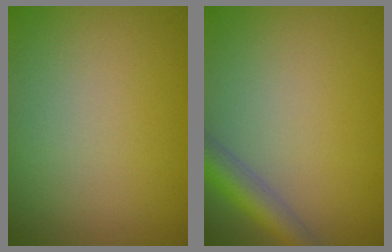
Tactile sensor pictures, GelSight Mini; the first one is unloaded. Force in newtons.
{"total": 3.5, "press": 3.5, "slide": 0.1}